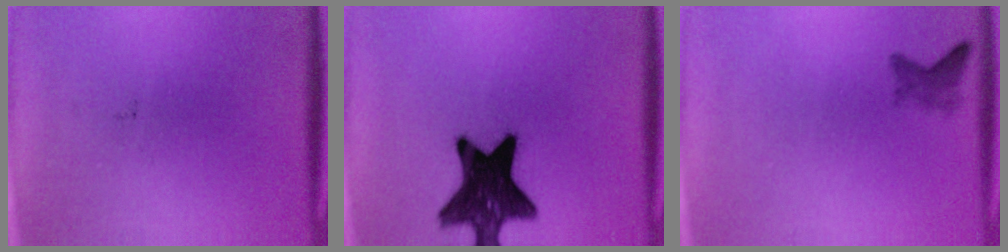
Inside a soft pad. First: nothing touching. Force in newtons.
{"total": 16.4}
{"total": 1.7}